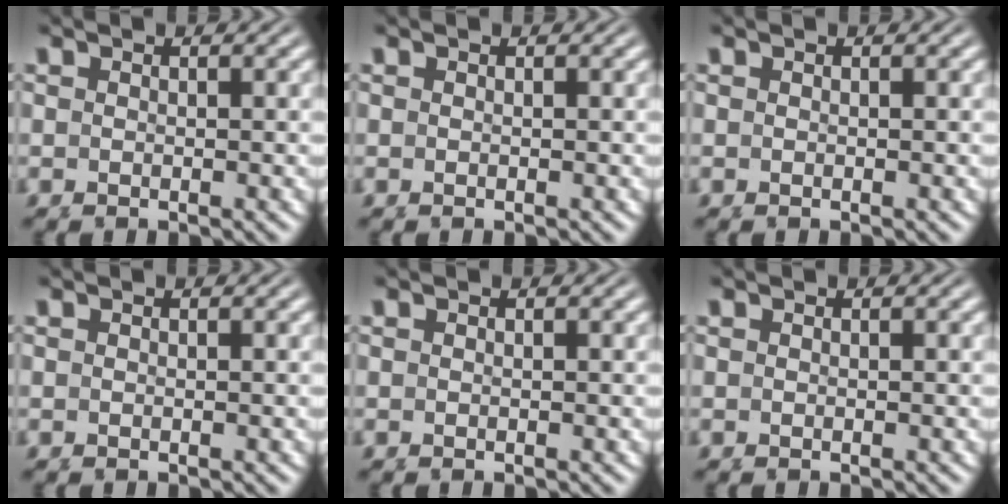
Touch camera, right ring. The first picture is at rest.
{"total": 0.0}
{"total": 0.0}
{"total": 0.0}
{"total": 0.0}
{"total": 0.0}